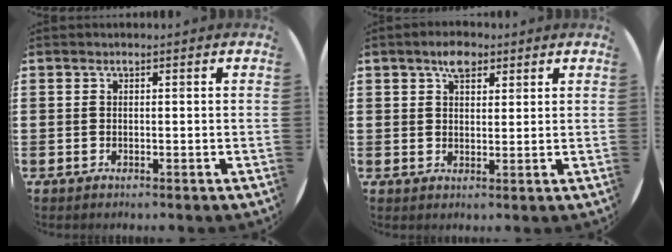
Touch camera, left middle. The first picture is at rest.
{"total": 3.8, "force": [2.7, 1.9, 1.9], "torque": [-0.016, -0.001, 0.044]}